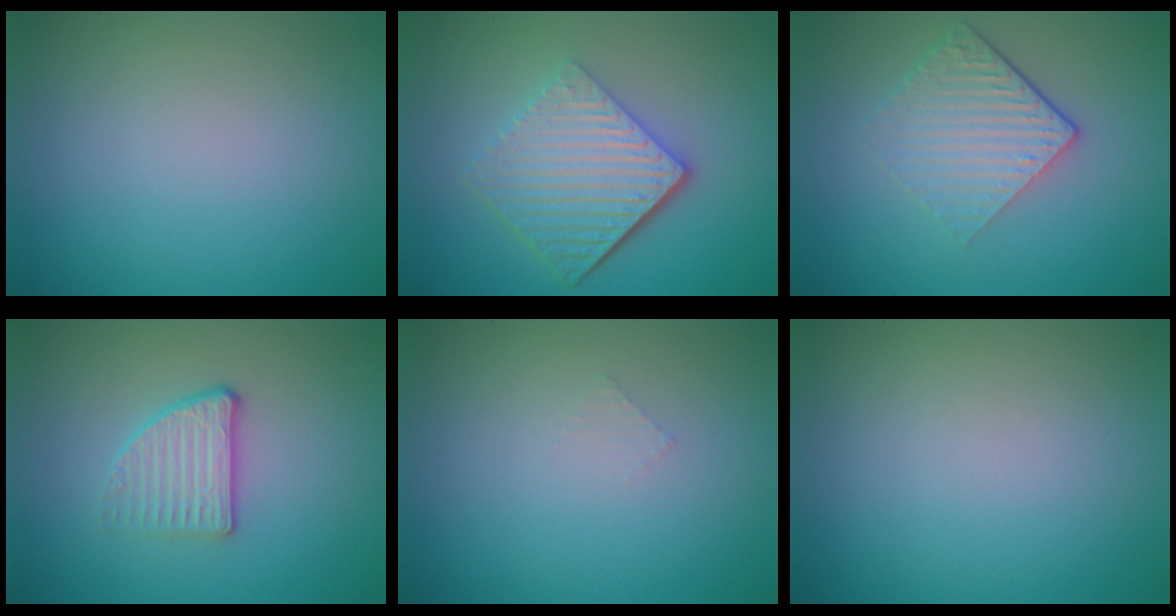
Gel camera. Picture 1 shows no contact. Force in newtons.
{"total": 6.5, "press": 4.3, "slide": 4.8}
{"total": 4.3, "press": 2.8, "slide": 3.2}
{"total": 2.9, "press": 2.5, "slide": 1.4}
{"total": 0.5, "press": 0.5, "slide": 0.1}
{"total": 0.0}